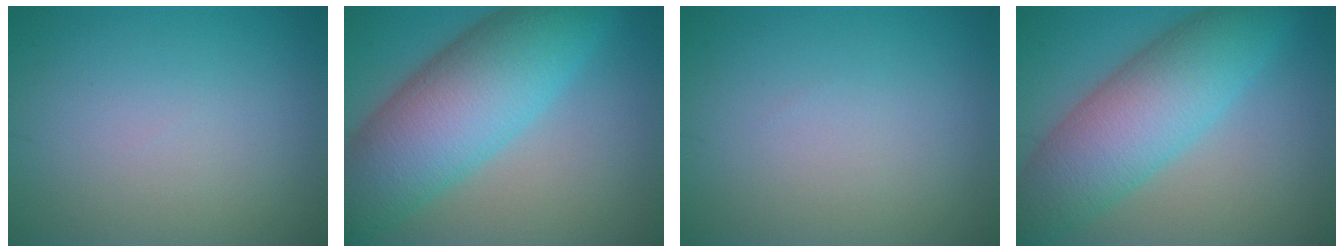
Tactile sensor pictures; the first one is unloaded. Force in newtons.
{"total": 11.3, "press": 11.3, "slide": 0.4}
{"total": 0.0}
{"total": 9.2, "press": 9.2, "slide": 0.1}